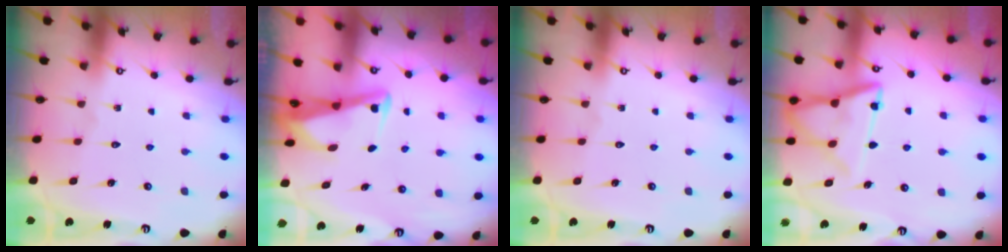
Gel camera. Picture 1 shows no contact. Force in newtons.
{"total": 3.5, "press": 3.4, "slide": 0.8}
{"total": 0.0}
{"total": 14.3, "press": 14.3, "slide": 1.1}